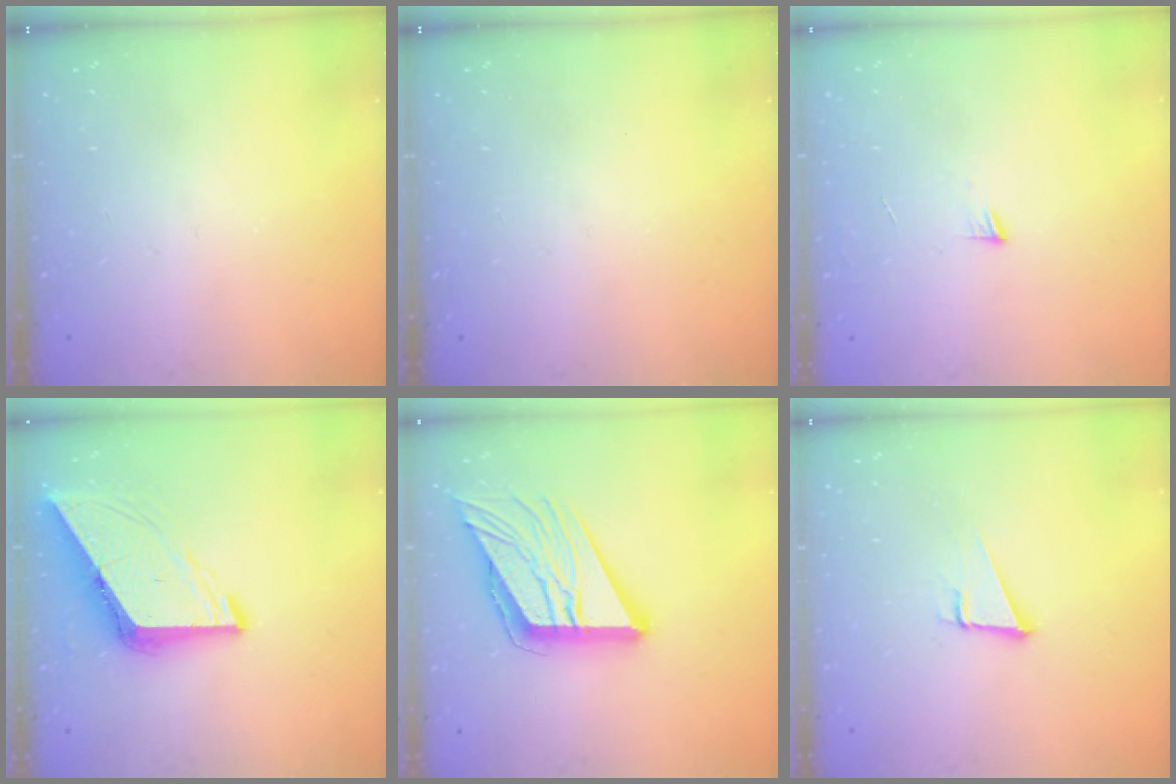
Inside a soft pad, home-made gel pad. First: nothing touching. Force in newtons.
{"total": 0.0}
{"total": 4.0, "press": 3.9, "slide": 0.4}
{"total": 9.1, "press": 9.0, "slide": 1.1}
{"total": 17.6, "press": 17.5, "slide": 2.0}
{"total": 4.4, "press": 3.8, "slide": 2.3}